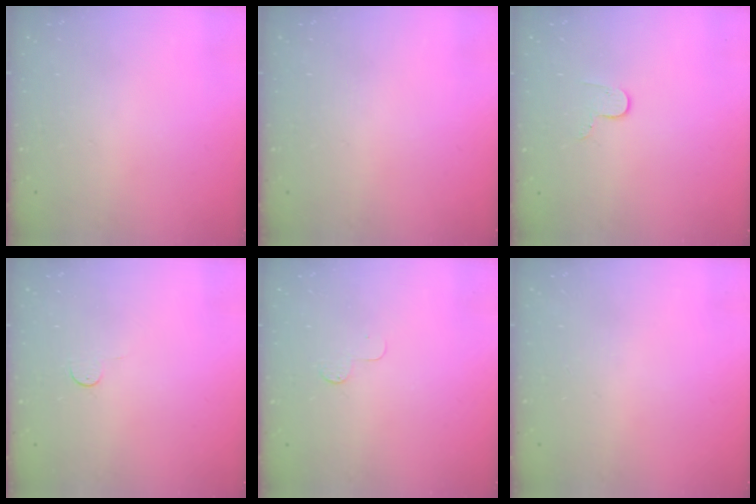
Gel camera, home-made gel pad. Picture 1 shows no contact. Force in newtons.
{"total": 0.0}
{"total": 4.6, "press": 4.5, "slide": 0.5}
{"total": 3.2, "press": 3.2, "slide": 0.4}
{"total": 4.2, "press": 4.2, "slide": 0.4}
{"total": 0.6, "press": 0.6, "slide": 0.2}